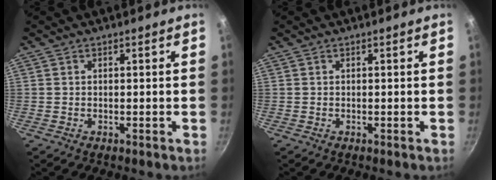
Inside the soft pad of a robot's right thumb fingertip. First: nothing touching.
{"total": 0.0}